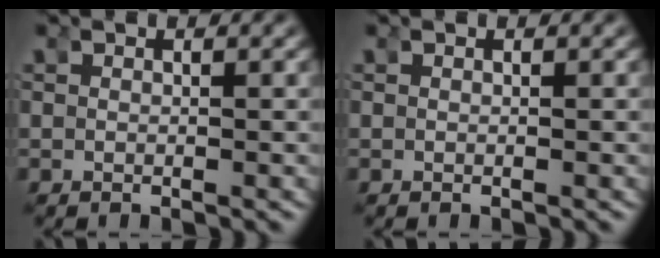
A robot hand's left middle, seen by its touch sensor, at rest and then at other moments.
{"total": 0.0}